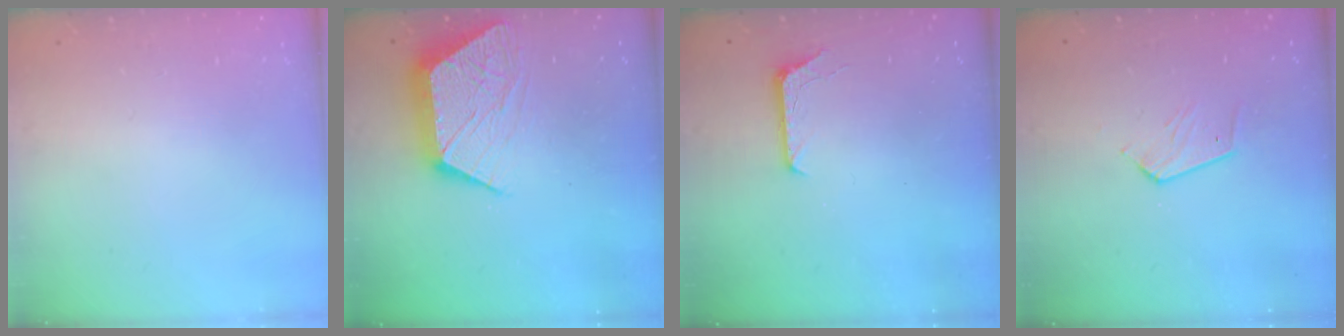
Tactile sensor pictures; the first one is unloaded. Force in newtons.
{"total": 12.4, "press": 12.4, "slide": 0.8}
{"total": 6.3, "press": 6.3, "slide": 0.6}
{"total": 5.4, "press": 5.4, "slide": 0.5}